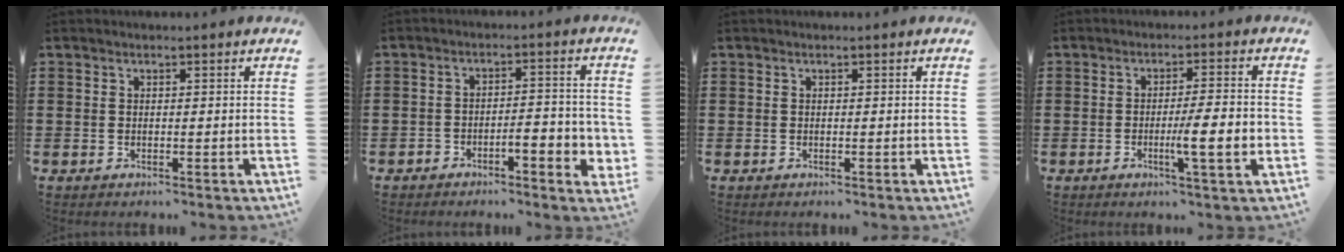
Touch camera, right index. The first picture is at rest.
{"total": 4.5, "force": [-2.4, 1.6, 3.4], "torque": [-0.058, 0.006, -0.045]}
{"total": 0.0}
{"total": 7.7, "force": [-1.8, 0.7, 7.4], "torque": [-0.111, -0.009, -0.031]}